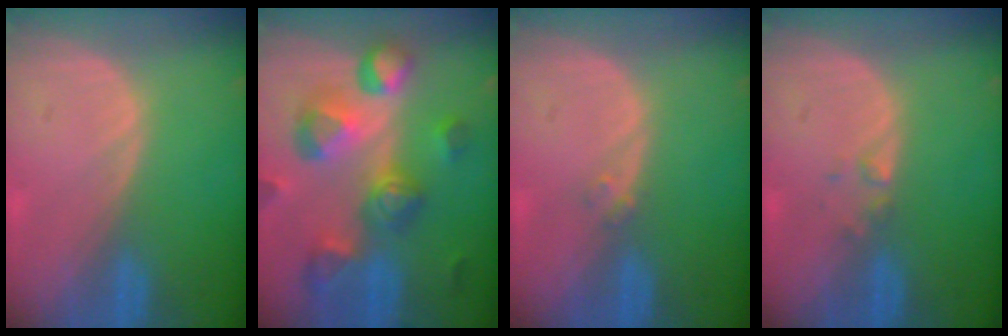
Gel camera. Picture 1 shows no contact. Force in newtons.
{"total": 11.2, "press": 10.0, "slide": 5.0}
{"total": 1.2, "press": 1.1, "slide": 0.6}
{"total": 1.2, "press": 1.2, "slide": 0.1}